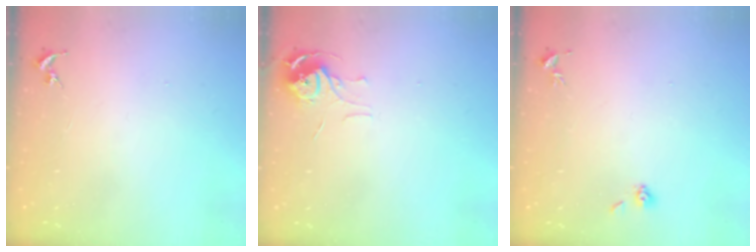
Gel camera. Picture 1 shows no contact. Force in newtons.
{"total": 6.2, "press": 6.1, "slide": 0.5}
{"total": 3.7, "press": 3.5, "slide": 1.4}